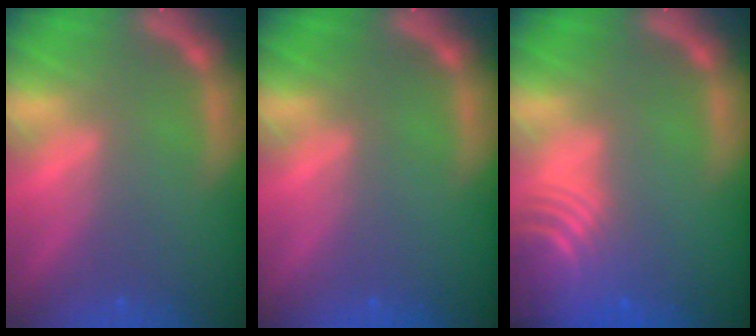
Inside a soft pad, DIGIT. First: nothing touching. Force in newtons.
{"total": 0.0}
{"total": 9.1}